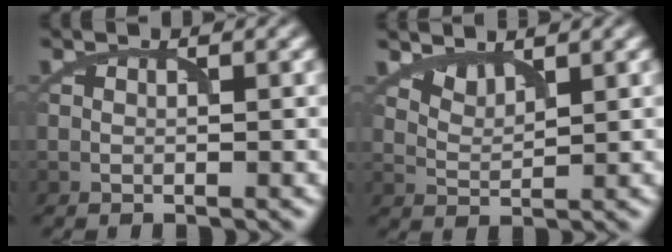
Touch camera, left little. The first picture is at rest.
{"total": 1.7, "force": [1.5, 0.4, 0.6], "torque": [-0.011, -0.006, 0.038]}